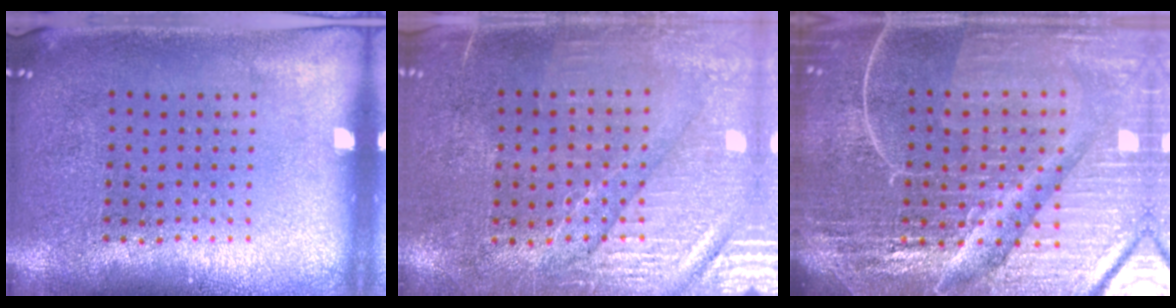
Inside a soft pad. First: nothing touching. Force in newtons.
{"total": 3.2, "press": 2.9, "slide": 1.1}
{"total": 6.9, "press": 6.1, "slide": 3.4}